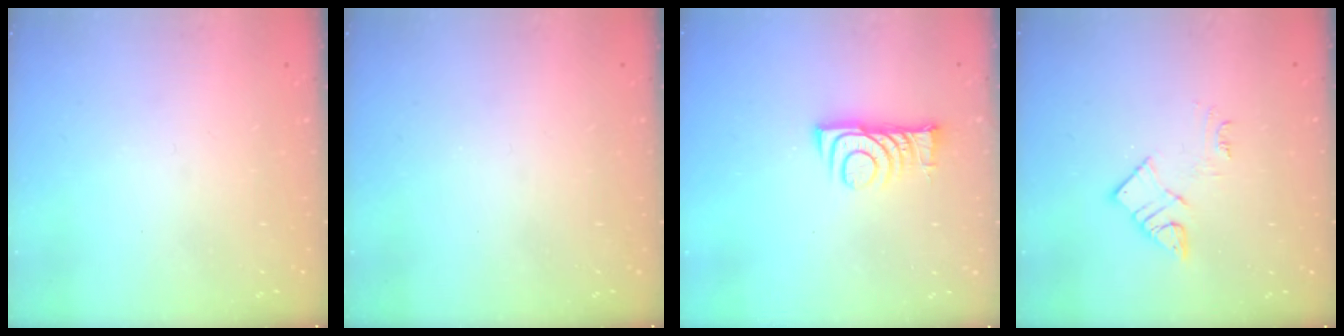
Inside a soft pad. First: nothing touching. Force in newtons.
{"total": 0.0}
{"total": 8.5, "press": 8.4, "slide": 0.9}
{"total": 7.9, "press": 7.9, "slide": 0.3}